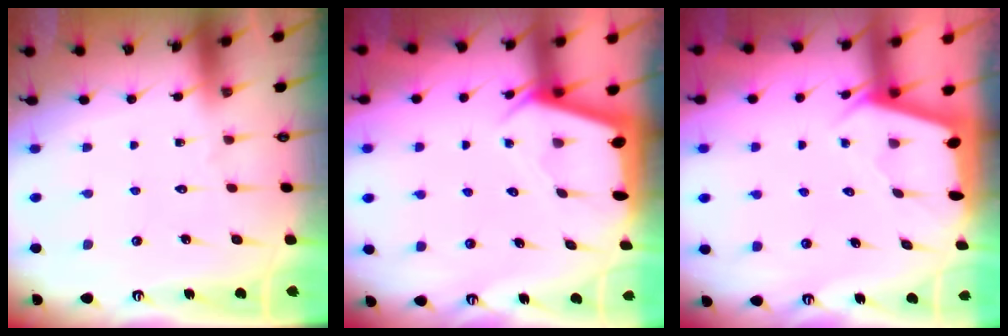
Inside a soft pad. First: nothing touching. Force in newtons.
{"total": 2.5, "press": 2.5, "slide": 0.3}
{"total": 2.1, "press": 2.0, "slide": 0.3}